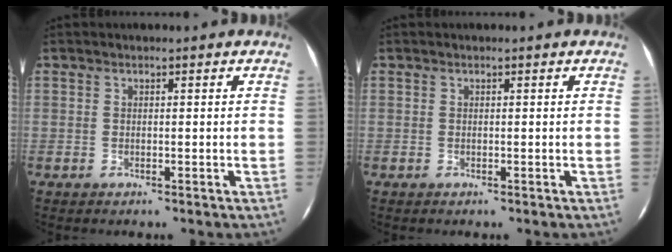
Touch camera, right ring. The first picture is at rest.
{"total": 0.0}